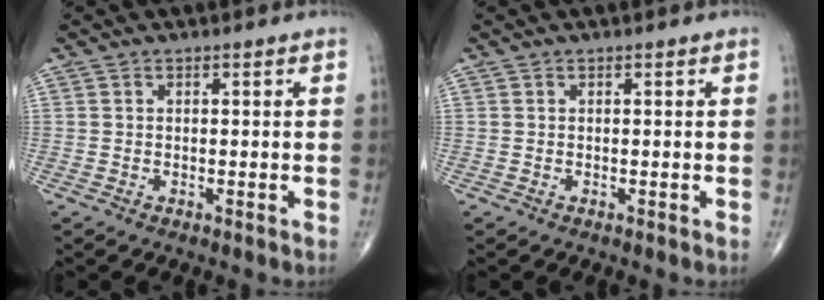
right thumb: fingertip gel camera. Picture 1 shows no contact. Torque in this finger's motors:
{"motor_torque": [0.00, 0.00, 0.10, -0.10, 0.06]}